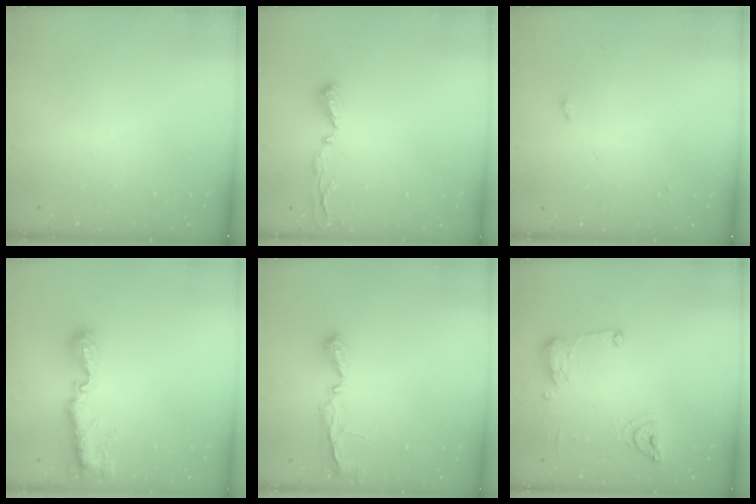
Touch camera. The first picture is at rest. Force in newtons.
{"total": 4.0, "press": 4.0, "slide": 0.4}
{"total": 6.3, "press": 2.7, "slide": 5.7}
{"total": 9.2, "press": 9.2, "slide": 0.4}
{"total": 5.8, "press": 5.8, "slide": 0.3}
{"total": 11.2, "press": 11.1, "slide": 1.5}